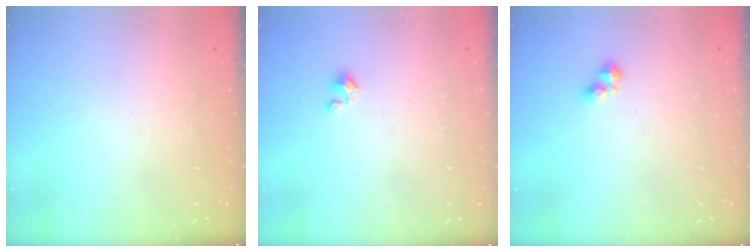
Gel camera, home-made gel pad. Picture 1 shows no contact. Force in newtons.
{"total": 0.0}
{"total": 3.6, "press": 3.6, "slide": 0.3}